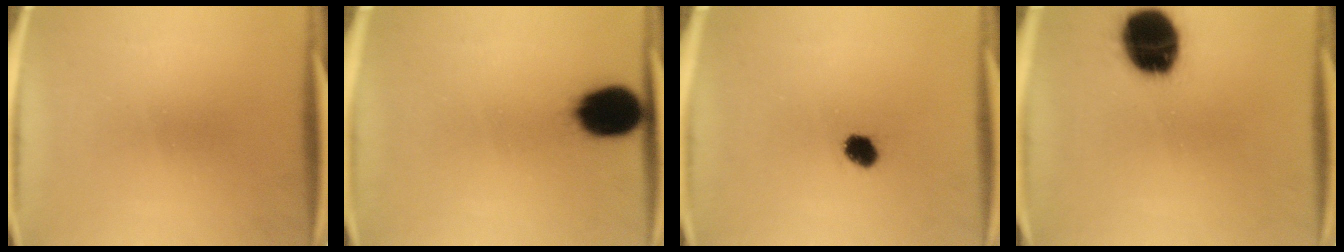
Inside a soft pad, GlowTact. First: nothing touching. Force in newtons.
{"total": 13.0}
{"total": 2.6}
{"total": 19.5}